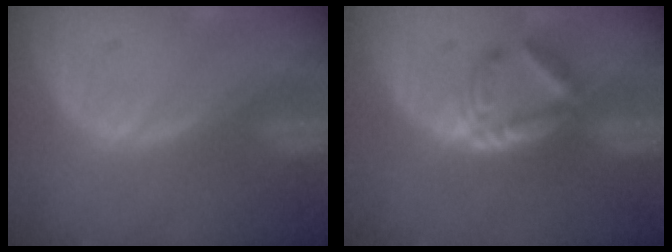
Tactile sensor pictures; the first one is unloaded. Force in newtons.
{"total": 5.9, "press": 5.2, "slide": 2.9}